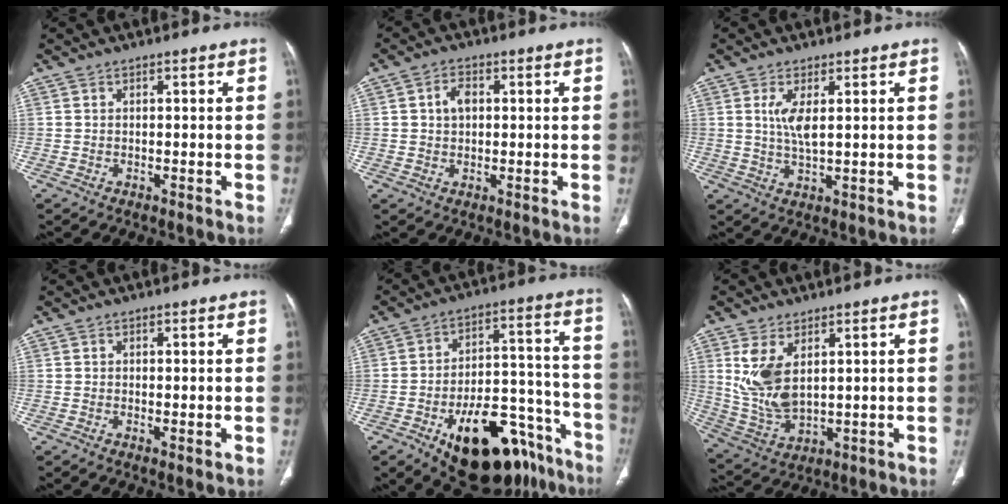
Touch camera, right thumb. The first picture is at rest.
{"total": 4.0, "force": [0.7, 2.9, 2.6], "torque": [-0.039, 0.007, 0.012]}
{"total": 4.8, "force": [1.4, 1.4, 4.4], "torque": [-0.100, -0.016, 0.032]}
{"total": 1.0, "force": [-0.1, 0.3, 0.9], "torque": [-0.020, -0.005, -0.001]}
{"total": 24.6, "force": [-14.2, 12.1, 16.0], "torque": [-0.164, 0.091, -0.203]}
{"total": 10.1, "force": [3.2, 5.3, 8.0], "torque": [-0.161, -0.018, 0.081]}